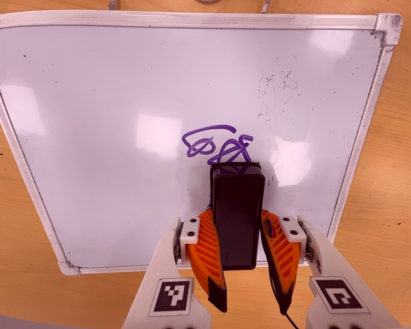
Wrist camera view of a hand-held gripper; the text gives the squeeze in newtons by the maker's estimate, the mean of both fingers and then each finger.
{"total": 11.3, "left": 10.7, "right": 11.8}